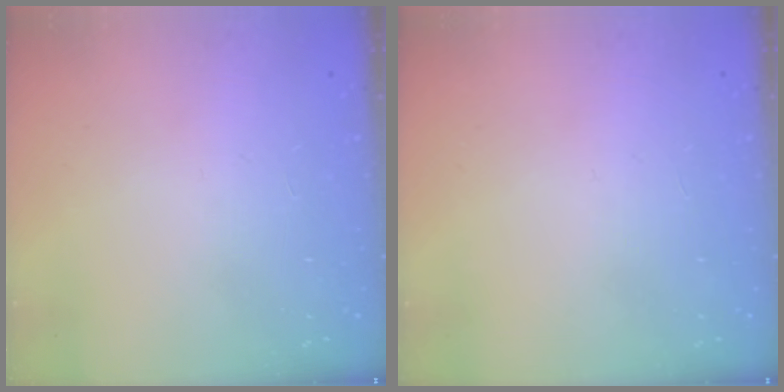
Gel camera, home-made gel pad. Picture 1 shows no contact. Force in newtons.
{"total": 0.0}